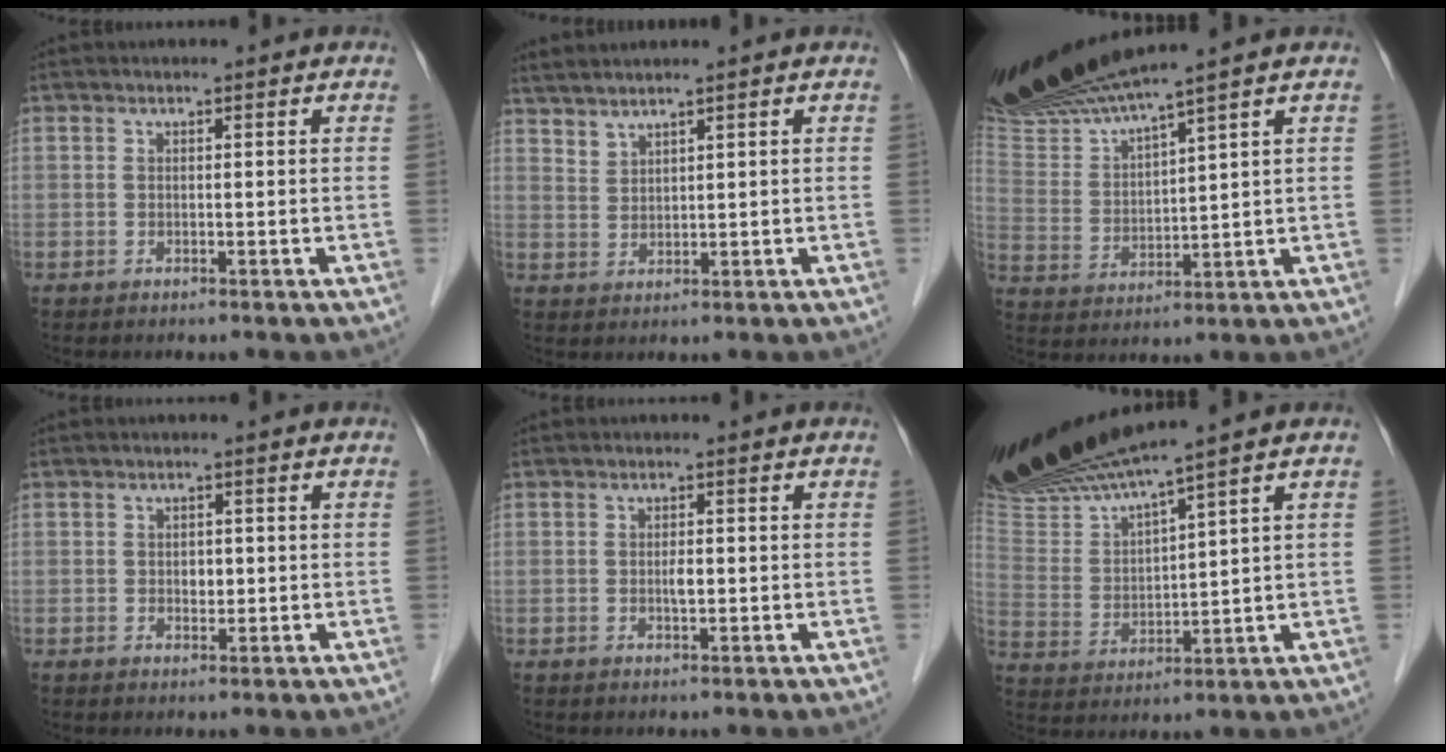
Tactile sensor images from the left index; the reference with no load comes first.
{"total": 4.6, "force": [4.2, 0.0, 1.9], "torque": [-0.047, 0.009, 0.094]}
{"total": 13.2, "force": [11.5, -1.1, 6.2], "torque": [-0.135, -0.002, 0.232]}
{"total": 2.2, "force": [0.3, 1.3, 1.7], "torque": [-0.034, 0.002, 0.007]}
{"total": 1.7, "force": [0.1, 0.5, 1.6], "torque": [-0.033, 0.001, 0.002]}
{"total": 14.6, "force": [12.7, -0.9, 7.1], "torque": [-0.147, -0.002, 0.253]}